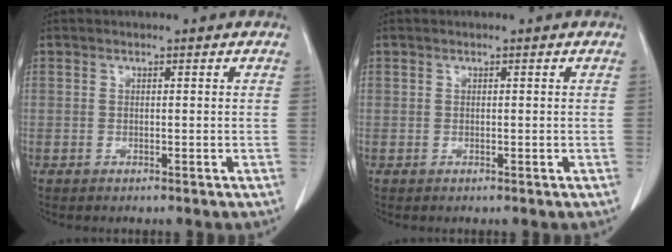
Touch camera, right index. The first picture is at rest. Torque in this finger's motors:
{"motor_torque": [-0.14, 0.06, 0.00, -0.01]}